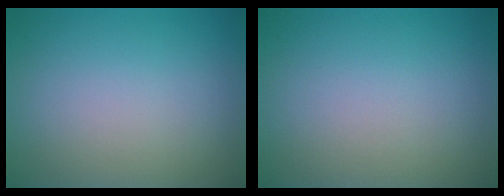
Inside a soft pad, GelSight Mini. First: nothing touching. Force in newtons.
{"total": 0.0}